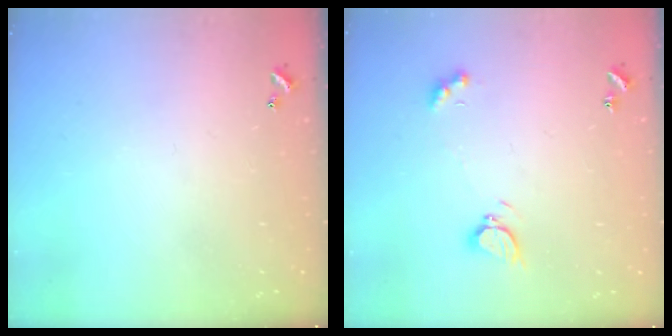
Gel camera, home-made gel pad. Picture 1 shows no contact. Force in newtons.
{"total": 5.2, "press": 5.1, "slide": 0.7}